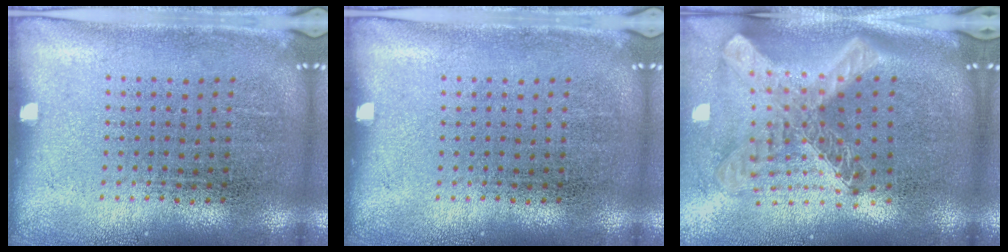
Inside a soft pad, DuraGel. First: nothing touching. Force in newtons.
{"total": 0.0}
{"total": 3.0, "press": 2.1, "slide": 2.2}